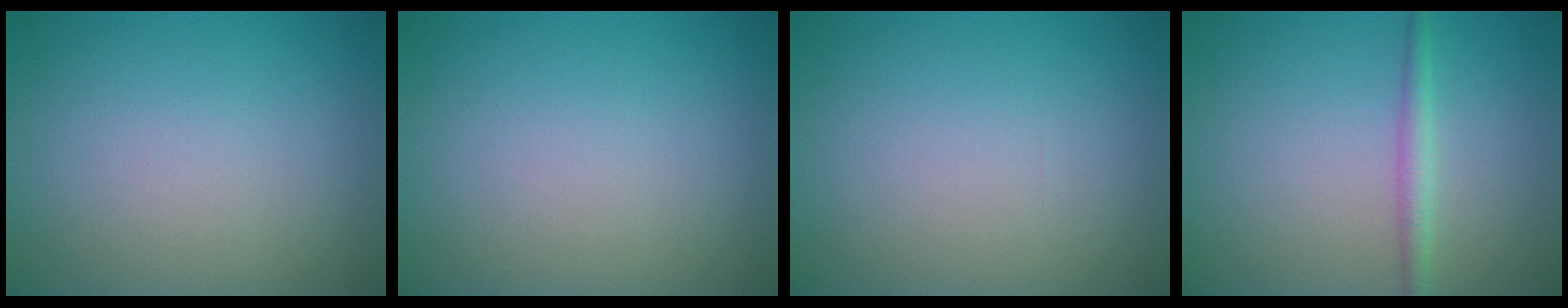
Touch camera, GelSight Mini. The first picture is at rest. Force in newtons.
{"total": 0.0}
{"total": 0.0}
{"total": 1.7, "press": 1.7, "slide": 0.1}